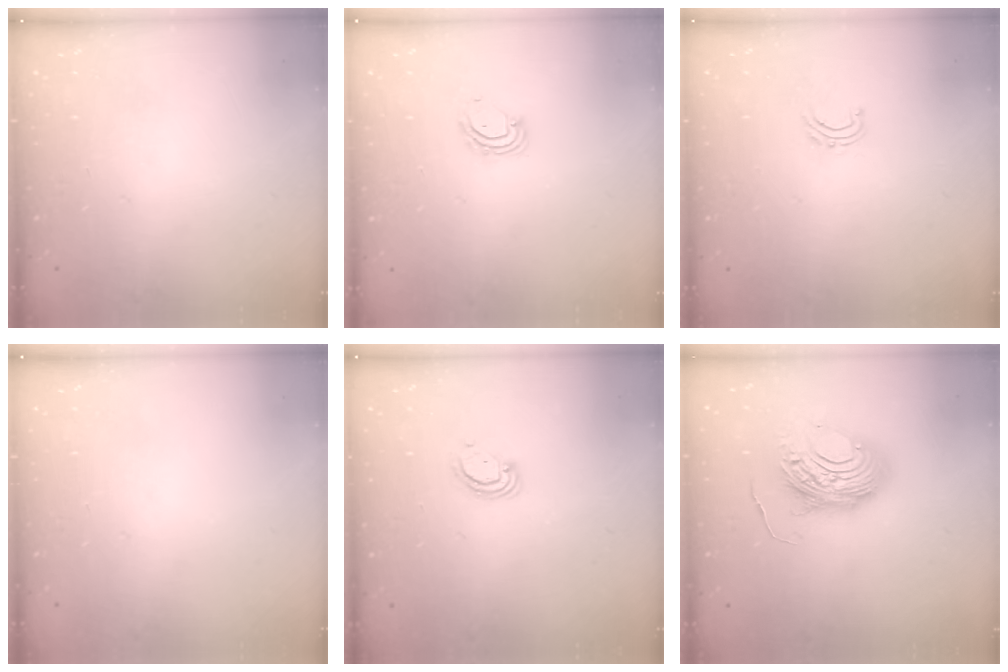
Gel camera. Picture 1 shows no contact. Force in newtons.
{"total": 5.0, "press": 5.0, "slide": 0.4}
{"total": 4.3, "press": 4.3, "slide": 0.3}
{"total": 0.0}
{"total": 3.6, "press": 3.6, "slide": 0.3}
{"total": 12.3, "press": 12.2, "slide": 0.9}